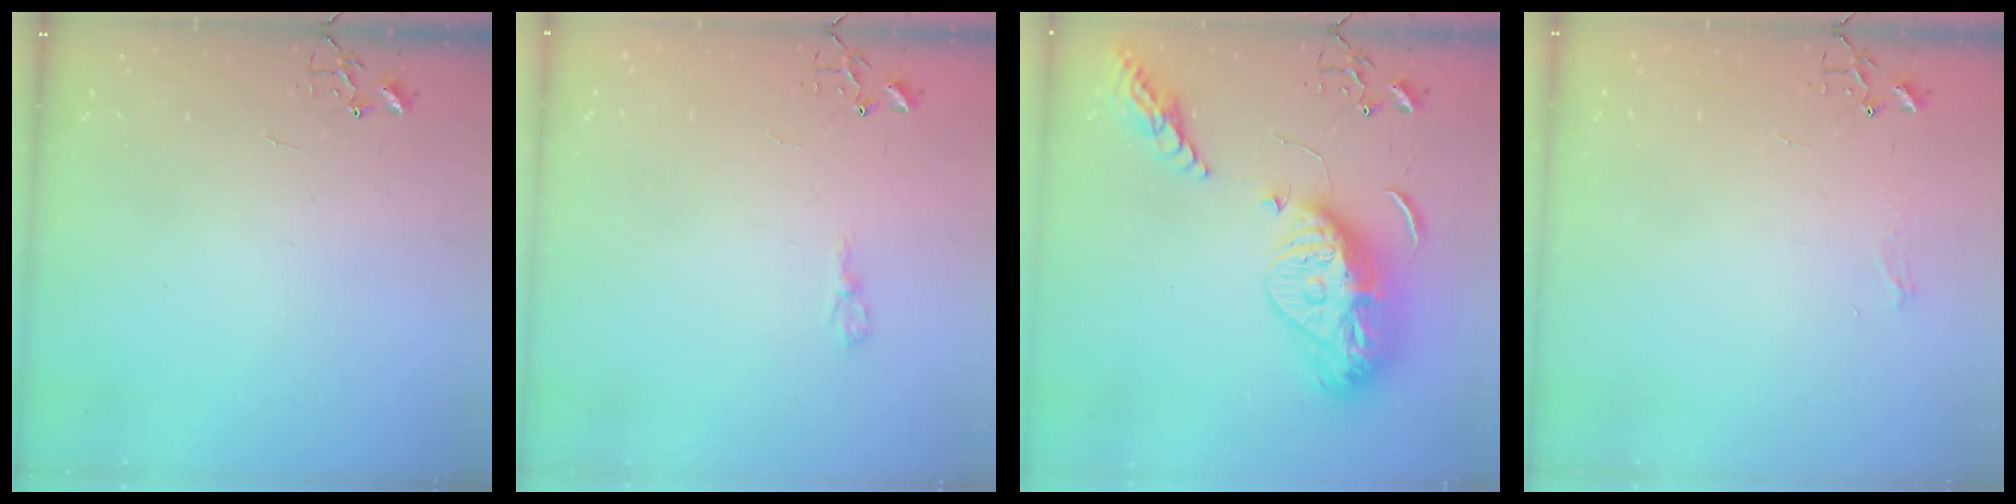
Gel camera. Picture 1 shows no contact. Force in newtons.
{"total": 4.4, "press": 4.4, "slide": 0.7}
{"total": 22.4, "press": 22.3, "slide": 1.9}
{"total": 4.7, "press": 4.7, "slide": 0.6}